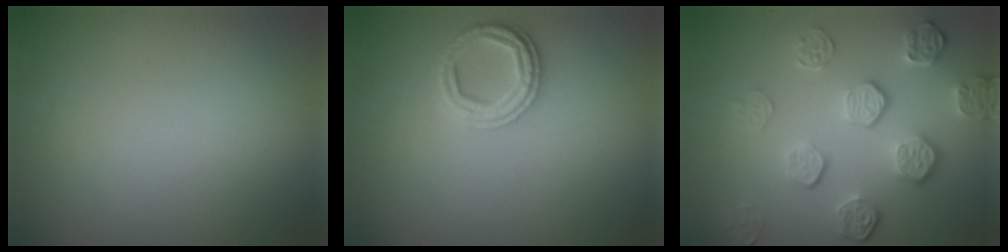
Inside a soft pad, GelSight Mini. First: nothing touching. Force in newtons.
{"total": 2.7, "press": 2.7, "slide": 0.5}
{"total": 5.3, "press": 3.7, "slide": 3.7}